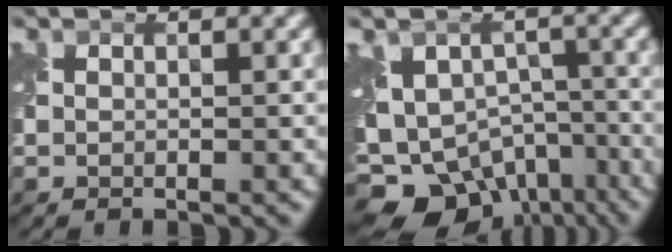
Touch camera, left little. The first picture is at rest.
{"total": 13.2, "force": [-8.4, 8.4, 5.8], "torque": [-0.100, -0.030, -0.109]}